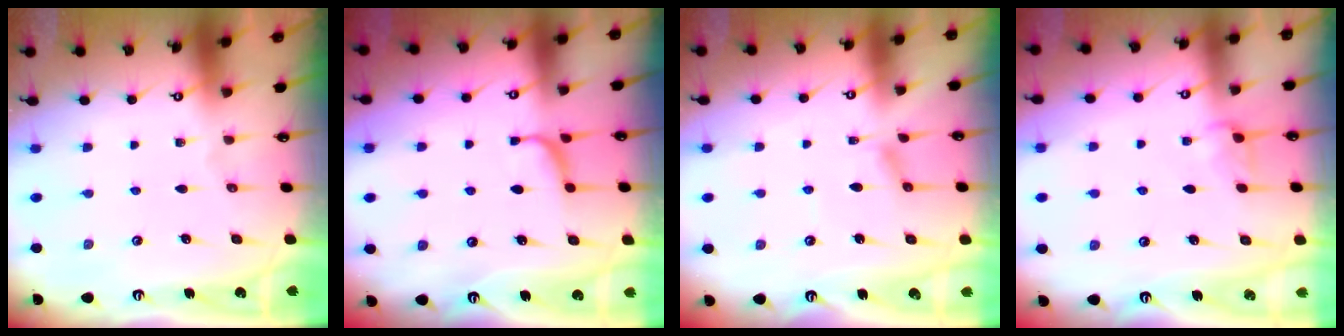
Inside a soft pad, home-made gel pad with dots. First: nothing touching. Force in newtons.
{"total": 2.4, "press": 2.3, "slide": 0.3}
{"total": 1.4, "press": 1.3, "slide": 0.5}
{"total": 2.1, "press": 2.0, "slide": 0.6}